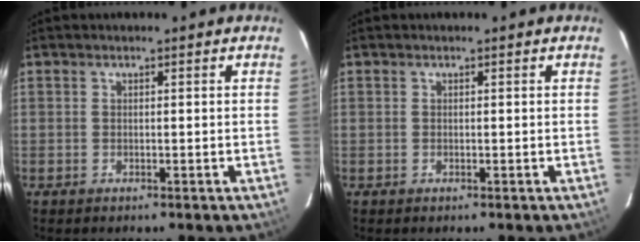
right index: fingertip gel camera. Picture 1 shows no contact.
{"total": 0.0}